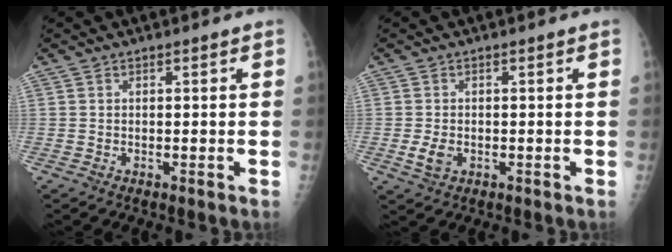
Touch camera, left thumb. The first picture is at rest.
{"total": 3.0, "force": [-0.6, 2.0, 2.1], "torque": [-0.041, -0.003, -0.008]}